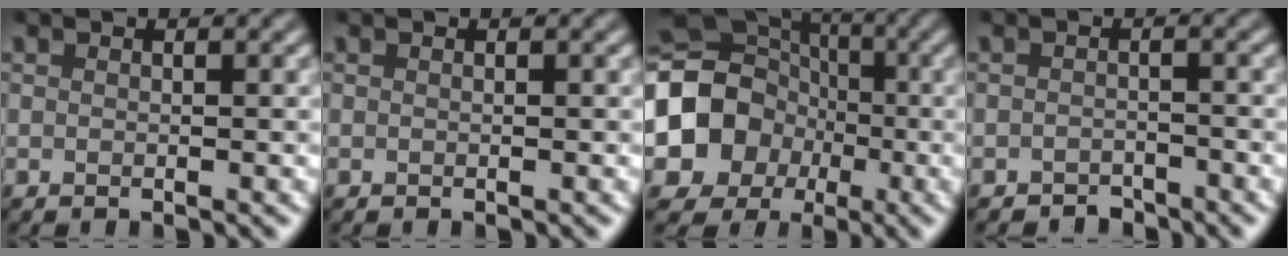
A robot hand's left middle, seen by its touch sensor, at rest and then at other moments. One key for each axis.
{"total": 0.0}
{"total": 11.0, "fx": -1.9, "fy": 9.6, "fz": 5.1, "tx": -0.085, "ty": -0.017, "tz": -0.054}
{"total": 1.3, "fx": -1.2, "fy": 0.5, "fz": 0.0, "tx": 0.004, "ty": 0.003, "tz": -0.023}